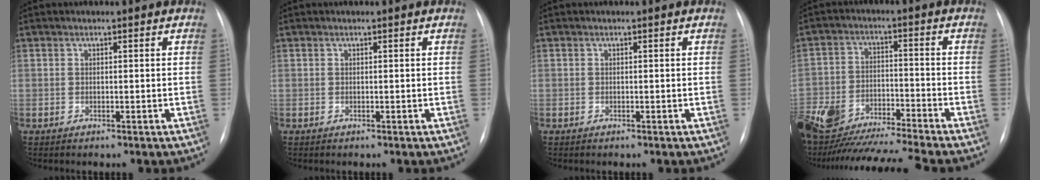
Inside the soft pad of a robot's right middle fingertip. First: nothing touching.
{"total": 0.0}
{"total": 0.0}
{"total": 20.5, "force": [-18.2, 1.7, 9.4], "torque": [-0.221, -0.020, -0.305]}